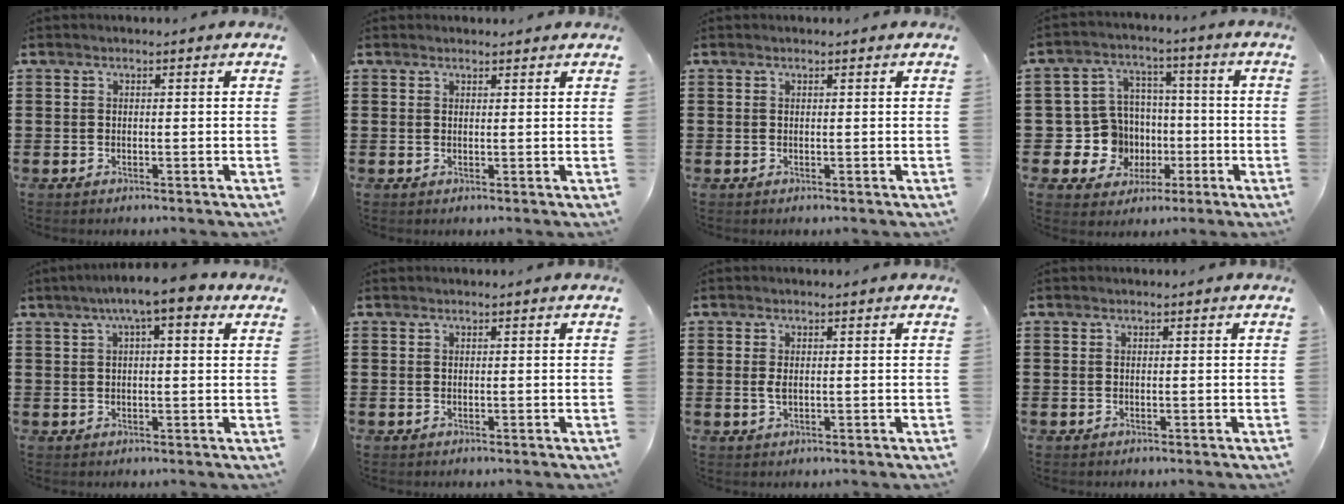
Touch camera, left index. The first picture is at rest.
{"total": 1.0, "force": [1.0, 0.2, 0.2], "torque": [-0.004, 0.000, 0.020]}
{"total": 0.0}
{"total": 10.2, "force": [-1.3, 9.7, 2.9], "torque": [-0.113, 0.003, -0.015]}
{"total": 6.6, "force": [3.6, 1.0, 5.4], "torque": [-0.101, 0.003, 0.059]}
{"total": 0.0}
{"total": 1.6, "force": [0.1, 0.7, 1.5], "torque": [-0.037, 0.000, -0.001]}
{"total": 0.0}